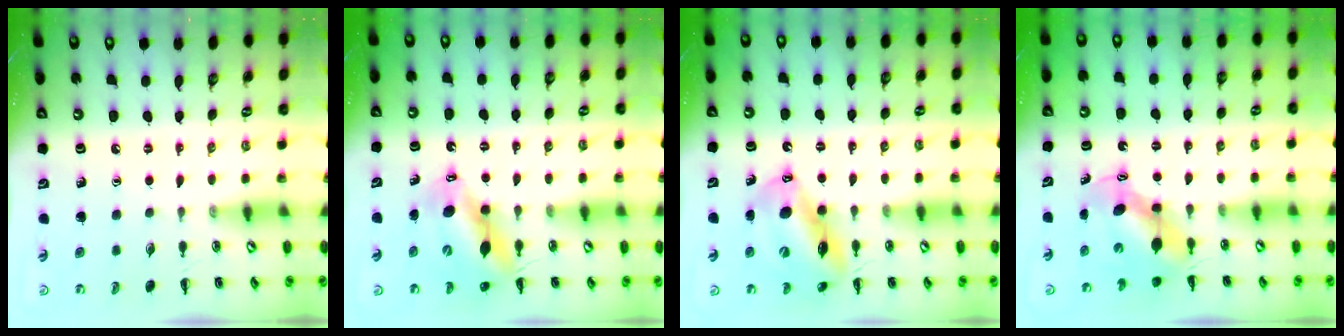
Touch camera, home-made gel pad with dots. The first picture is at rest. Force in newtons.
{"total": 11.8, "press": 11.4, "slide": 3.0}
{"total": 14.8, "press": 14.2, "slide": 4.2}
{"total": 6.5, "press": 6.4, "slide": 0.9}